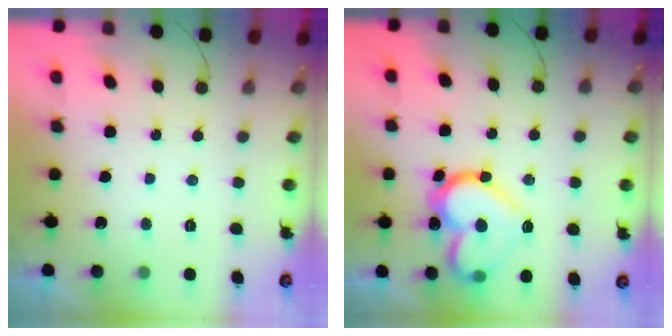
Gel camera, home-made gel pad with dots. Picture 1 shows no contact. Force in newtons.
{"total": 18.6, "press": 18.6, "slide": 1.4}